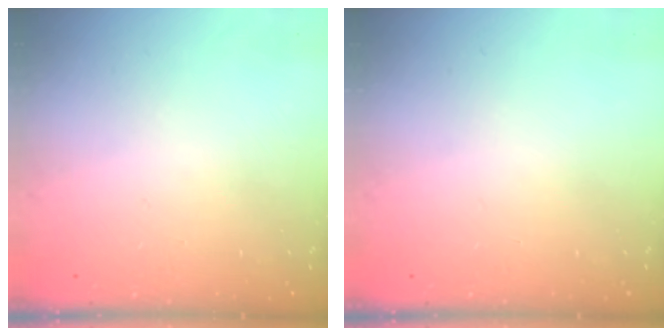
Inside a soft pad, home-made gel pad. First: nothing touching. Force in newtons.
{"total": 0.0}